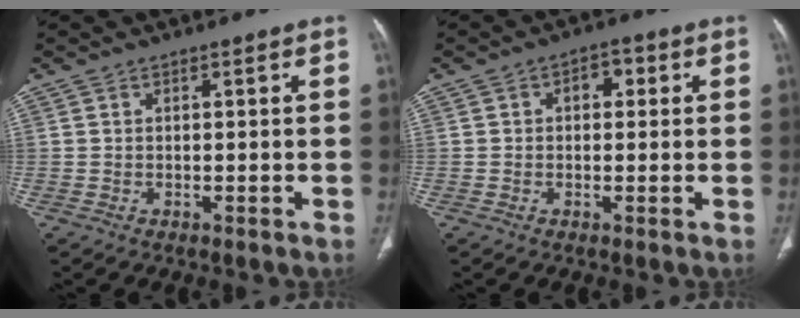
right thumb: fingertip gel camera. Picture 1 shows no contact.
{"total": 3.4, "force": [0.7, 2.3, 2.4], "torque": [-0.019, 0.009, 0.004]}